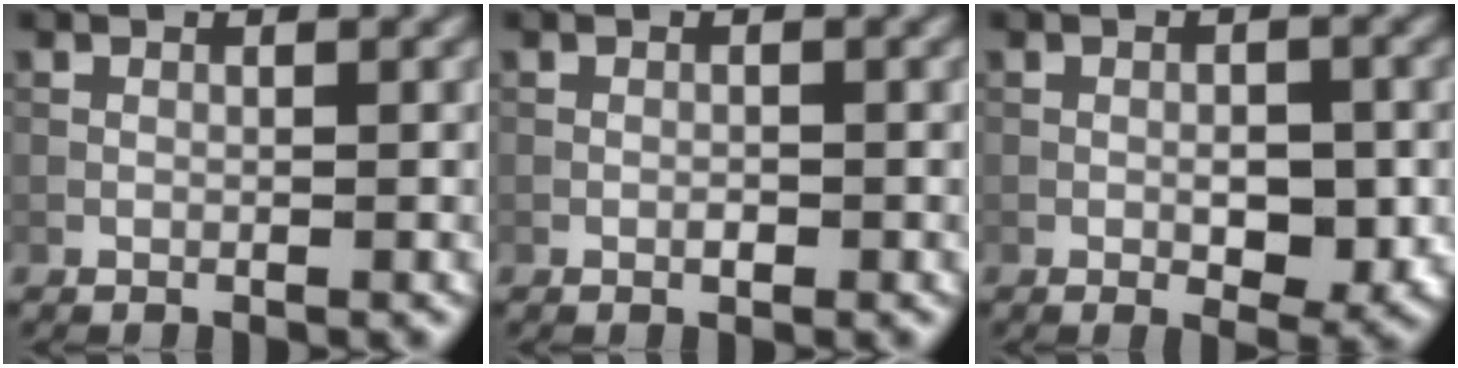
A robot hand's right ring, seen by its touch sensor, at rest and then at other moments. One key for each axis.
{"total": 0.6, "fx": -0.3, "fy": 0.3, "fz": 0.5, "tx": -0.009, "ty": 0.001, "tz": -0.006}
{"total": 3.3, "fx": -0.8, "fy": 1.5, "fz": 2.8, "tx": -0.035, "ty": 0.002, "tz": -0.011}